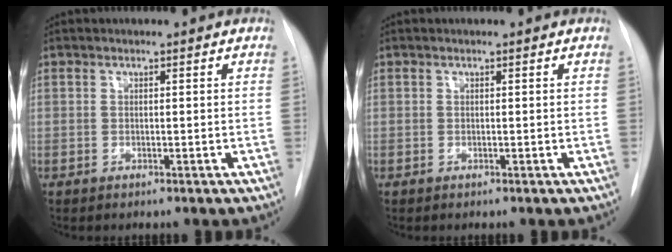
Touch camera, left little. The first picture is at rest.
{"total": 0.0}